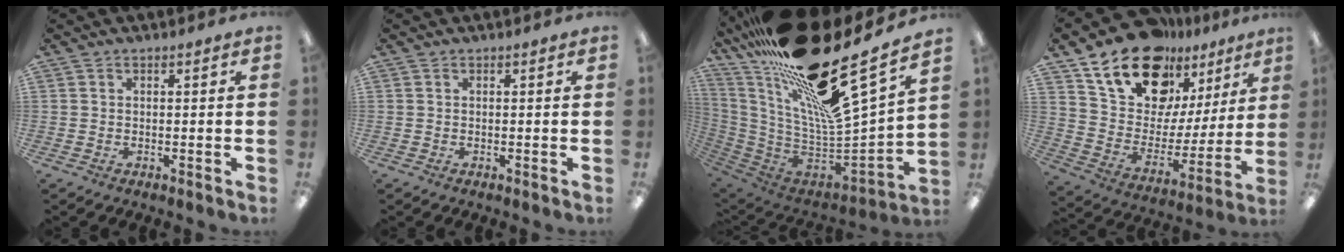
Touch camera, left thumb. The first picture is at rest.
{"total": 0.0}
{"total": 27.8, "force": [17.6, 6.7, 20.4], "torque": [-0.321, -0.151, 0.300]}
{"total": 20.5, "force": [14.8, 11.2, 8.9], "torque": [-0.168, -0.088, 0.268]}